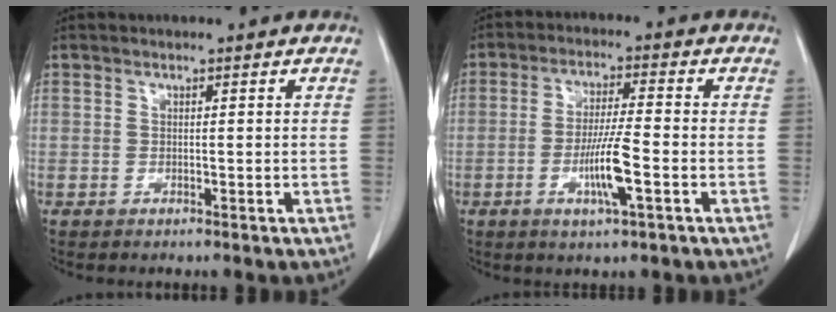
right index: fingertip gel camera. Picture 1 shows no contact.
{"total": 7.4, "force": [-2.5, 0.1, 7.0], "torque": [-0.131, -0.008, -0.046]}